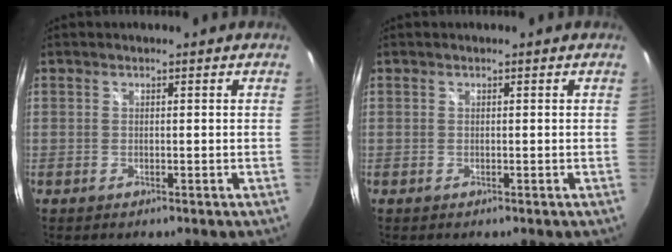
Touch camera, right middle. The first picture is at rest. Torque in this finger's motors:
{"motor_torque": [-0.05, 0.05, -0.01, -0.01]}